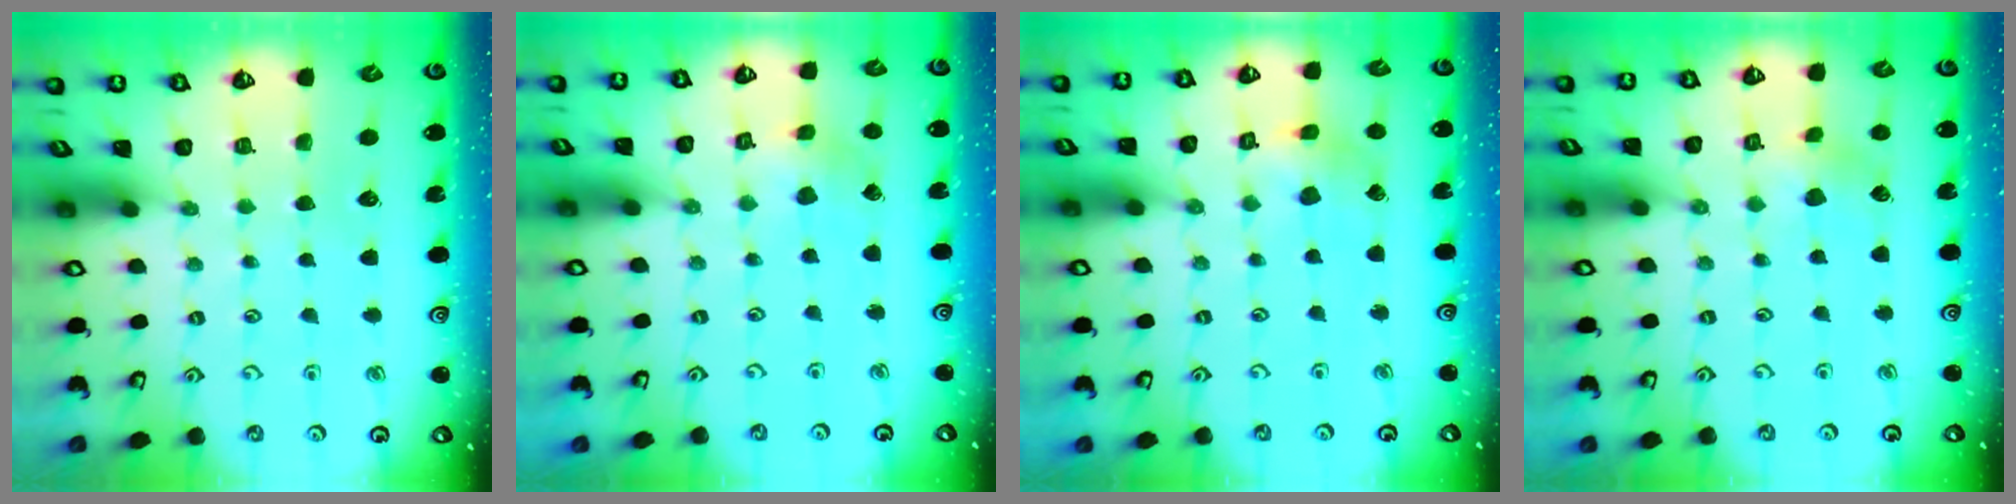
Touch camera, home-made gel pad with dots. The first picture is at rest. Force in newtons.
{"total": 3.0, "press": 3.0, "slide": 0.4}
{"total": 4.6, "press": 4.6, "slide": 0.5}
{"total": 3.2, "press": 3.2, "slide": 0.3}